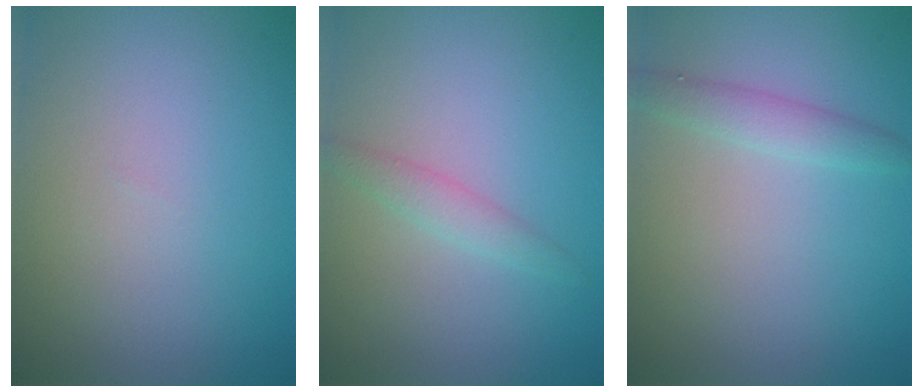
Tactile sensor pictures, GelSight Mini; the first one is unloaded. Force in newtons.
{"total": 1.6, "press": 1.6, "slide": 0.0}
{"total": 1.9, "press": 1.9, "slide": 0.1}